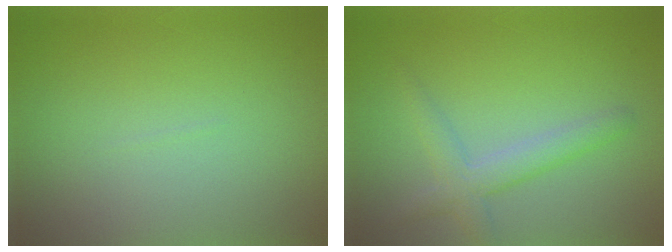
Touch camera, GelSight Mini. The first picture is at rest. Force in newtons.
{"total": 3.0, "press": 3.0, "slide": 0.1}